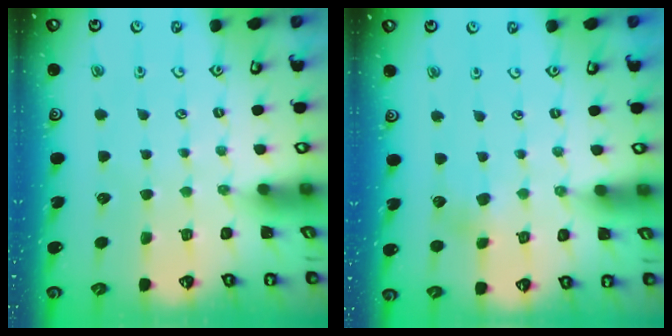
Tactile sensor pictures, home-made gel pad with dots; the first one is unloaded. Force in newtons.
{"total": 4.5, "press": 4.4, "slide": 0.5}